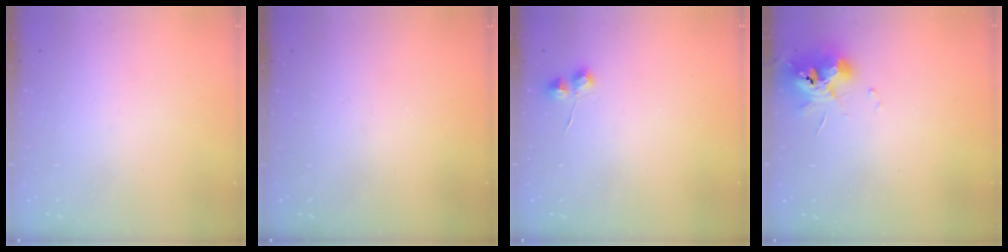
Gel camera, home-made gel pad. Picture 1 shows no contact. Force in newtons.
{"total": 0.0}
{"total": 5.5, "press": 5.5, "slide": 0.9}
{"total": 10.8, "press": 10.8, "slide": 0.6}